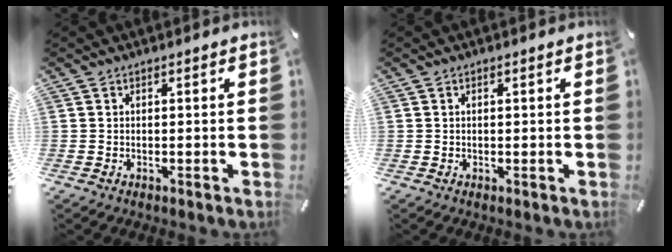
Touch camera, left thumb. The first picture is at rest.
{"total": 0.7, "force": [0.0, 0.3, 0.6], "torque": [-0.012, 0.002, -0.001]}